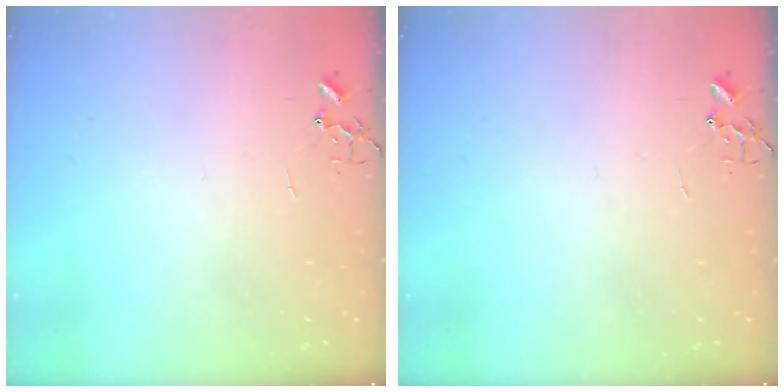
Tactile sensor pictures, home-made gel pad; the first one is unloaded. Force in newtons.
{"total": 0.0}